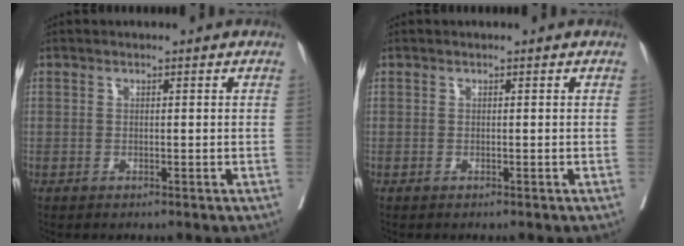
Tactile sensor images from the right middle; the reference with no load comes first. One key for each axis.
{"total": 0.0}